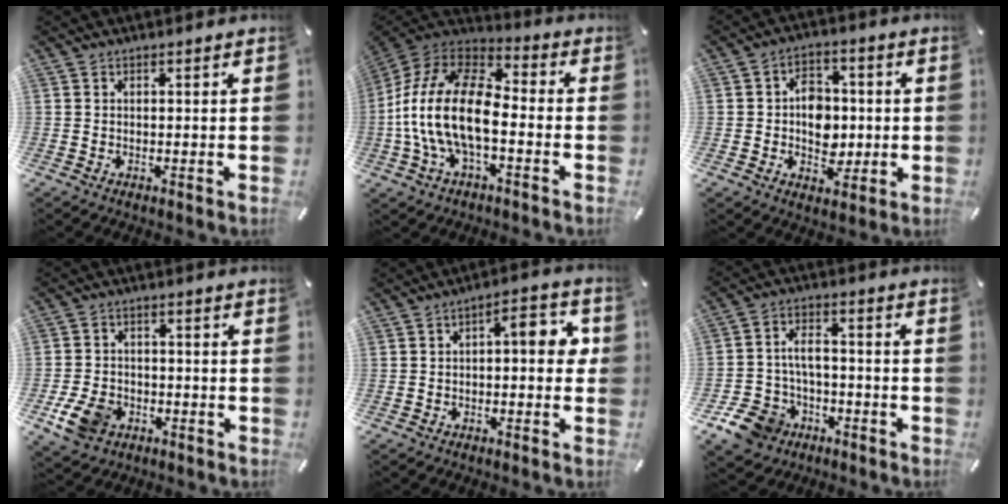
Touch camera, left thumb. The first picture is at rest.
{"total": 18.4, "force": [-4.9, 9.7, 14.9], "torque": [-0.304, 0.021, -0.084]}
{"total": 8.3, "force": [-0.8, 6.6, 4.9], "torque": [-0.062, 0.009, -0.011]}
{"total": 8.2, "force": [-3.5, 6.2, 4.1], "torque": [-0.086, 0.014, -0.065]}
{"total": 8.0, "force": [0.1, 3.5, 7.2], "torque": [-0.101, 0.005, -0.004]}
{"total": 9.7, "force": [-4.5, 7.6, 3.9], "torque": [-0.092, 0.034, -0.082]}